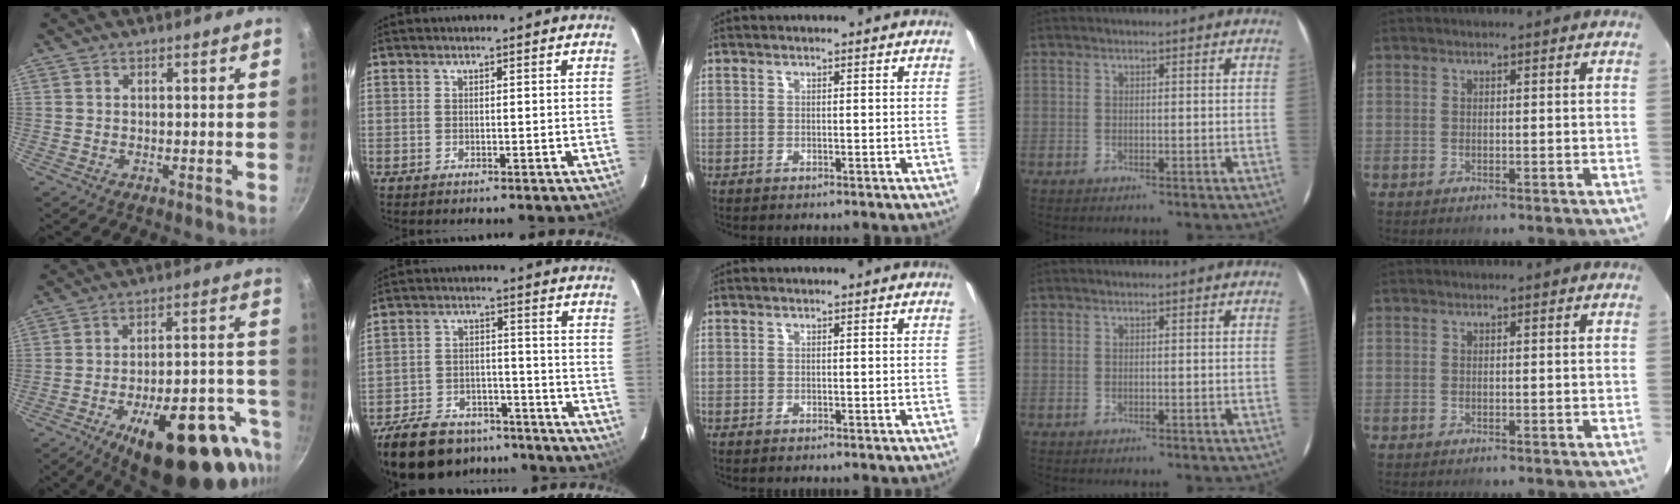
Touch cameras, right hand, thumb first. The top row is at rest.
{"thumb": {"total": 27.6, "force": [-14.4, 10.6, 21.1], "torque": [-0.246, 0.070, -0.196]}, "index": {"total": 20.2, "force": [-16.1, 9.0, 8.1], "torque": [-0.194, 0.009, -0.234]}}